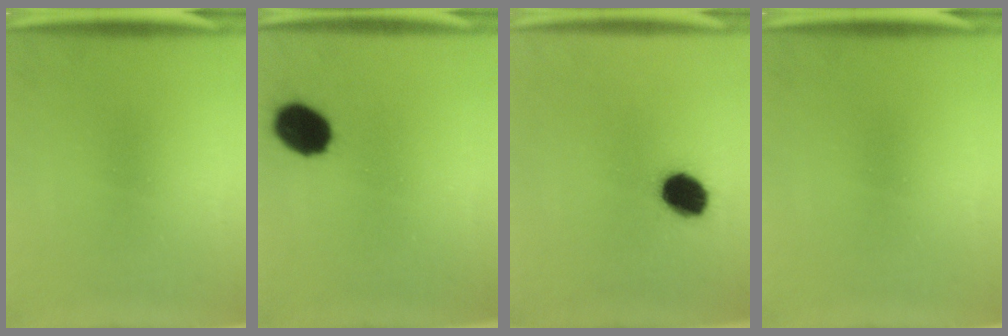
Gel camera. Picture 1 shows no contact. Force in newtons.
{"total": 9.2}
{"total": 8.8}
{"total": 0.0}